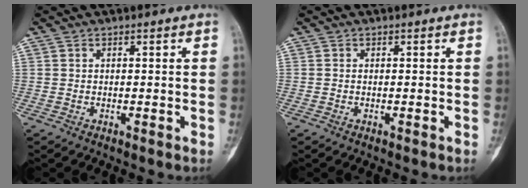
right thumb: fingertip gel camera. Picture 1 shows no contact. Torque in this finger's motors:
{"motor_torque": [-0.03, -0.24, -0.03, 0.06, -0.02]}